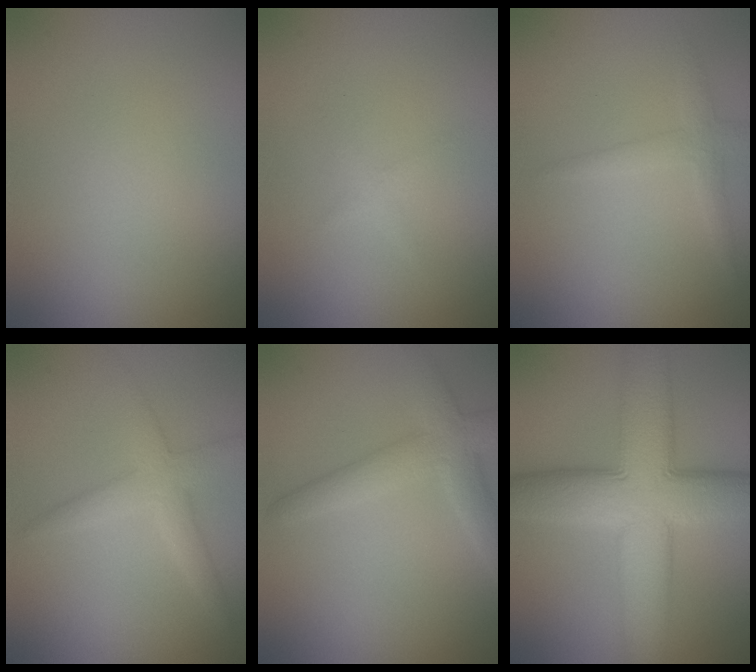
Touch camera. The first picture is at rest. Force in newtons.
{"total": 0.9, "press": 0.9, "slide": 0.0}
{"total": 1.8, "press": 1.8, "slide": 0.0}
{"total": 3.0, "press": 3.0, "slide": 0.1}
{"total": 3.8, "press": 3.8, "slide": 0.2}
{"total": 11.0, "press": 11.0, "slide": 0.5}